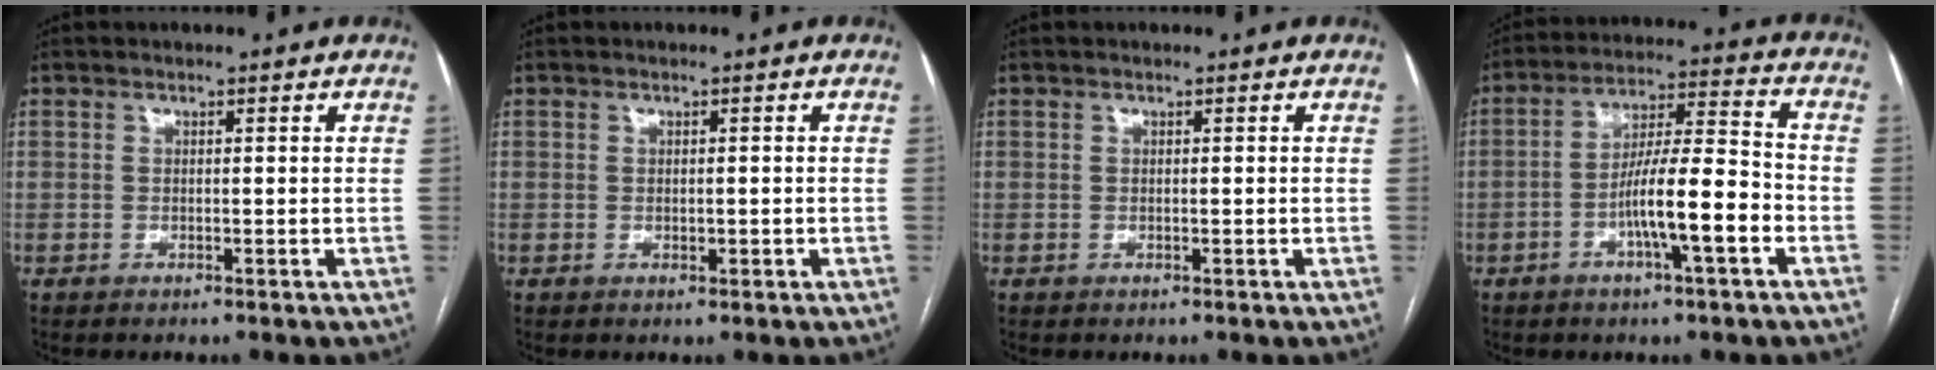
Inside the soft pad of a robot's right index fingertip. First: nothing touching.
{"total": 0.8, "force": [-0.1, 0.4, 0.6], "torque": [-0.010, 0.000, 0.002]}
{"total": 0.0}
{"total": 11.1, "force": [-4.0, 1.0, 10.3], "torque": [-0.180, 0.012, -0.066]}